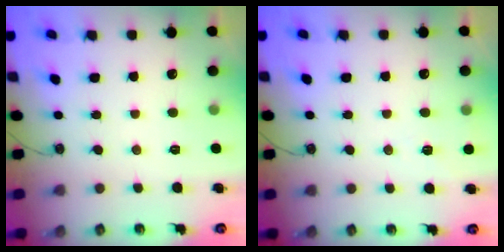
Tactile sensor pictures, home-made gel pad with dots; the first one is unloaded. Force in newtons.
{"total": 5.1, "press": 4.9, "slide": 1.4}